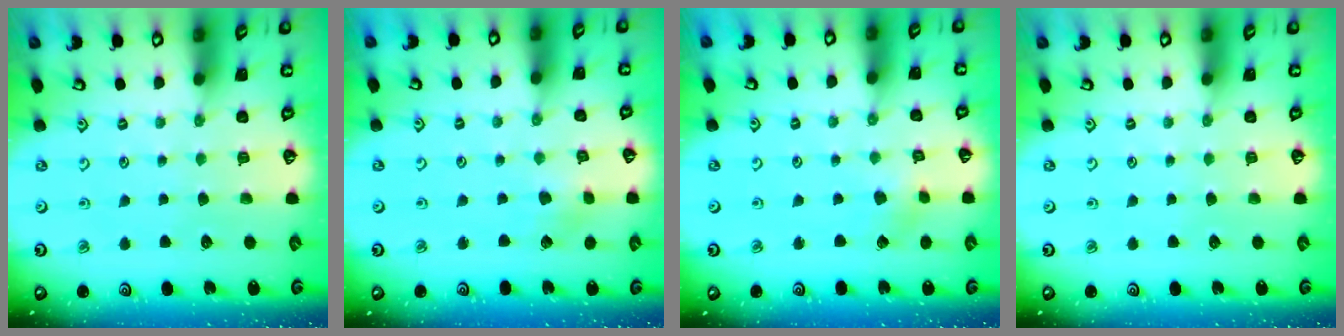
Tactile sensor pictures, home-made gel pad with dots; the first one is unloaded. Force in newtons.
{"total": 2.8, "press": 2.8, "slide": 0.2}
{"total": 2.2, "press": 2.2, "slide": 0.2}
{"total": 0.0}